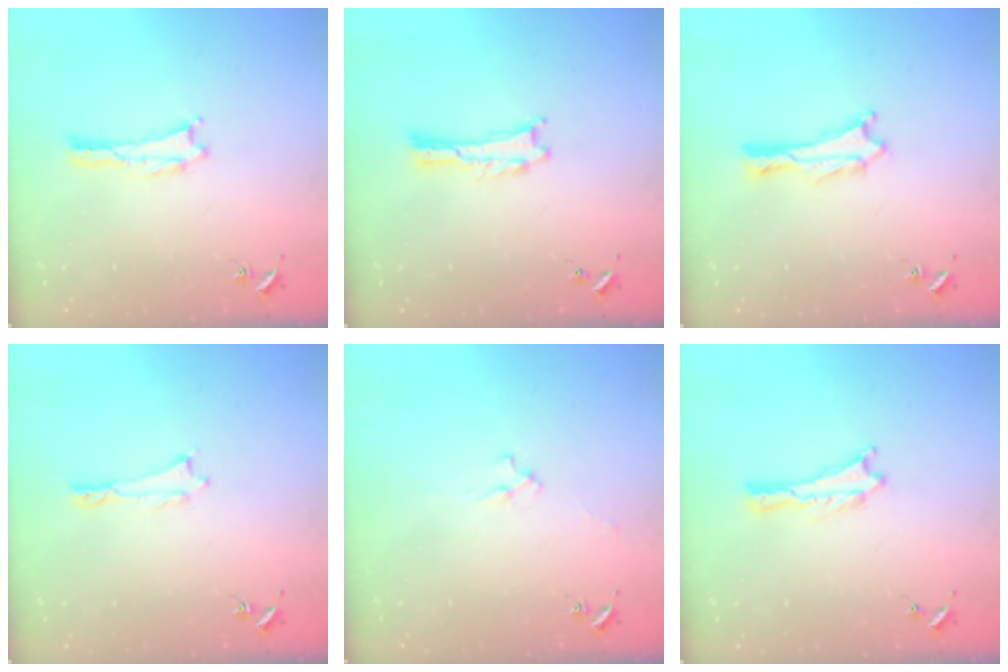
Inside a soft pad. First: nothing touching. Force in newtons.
{"total": 0.0}
{"total": 0.0}
{"total": 0.0}
{"total": 2.4, "press": 2.4, "slide": 0.3}
{"total": 0.0}